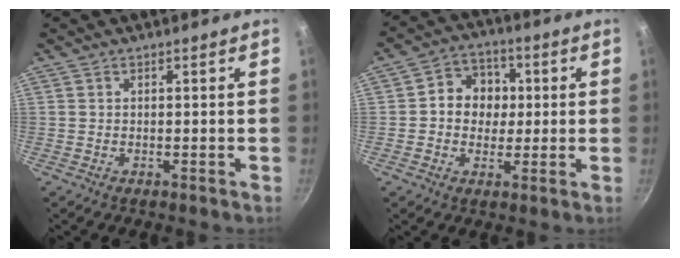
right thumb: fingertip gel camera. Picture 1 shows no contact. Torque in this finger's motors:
{"motor_torque": [-0.02, 0.11, 0.11, -0.03, 0.15]}